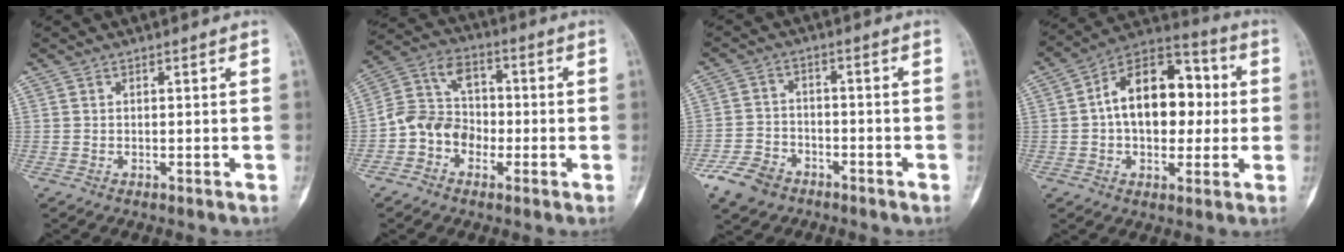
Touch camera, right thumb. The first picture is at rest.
{"total": 10.2, "force": [-2.8, 8.5, 4.9], "torque": [-0.072, 0.039, -0.066]}
{"total": 7.4, "force": [-4.8, 4.7, 2.9], "torque": [-0.049, 0.022, -0.091]}
{"total": 18.2, "force": [1.4, 11.7, 13.9], "torque": [-0.174, 0.035, 0.016]}